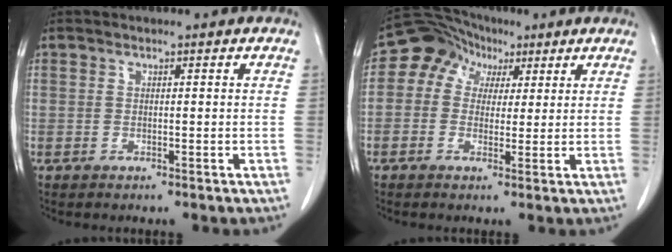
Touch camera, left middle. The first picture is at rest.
{"total": 7.0, "force": [2.4, 5.9, 3.0], "torque": [-0.054, 0.037, 0.037]}